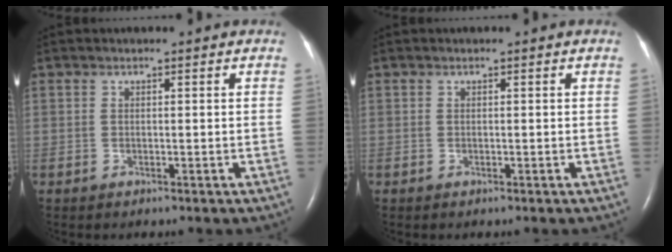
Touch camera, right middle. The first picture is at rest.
{"total": 0.0}